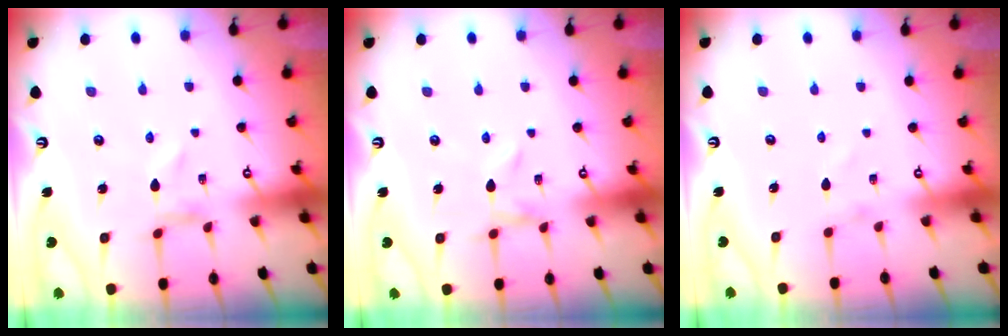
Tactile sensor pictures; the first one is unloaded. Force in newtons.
{"total": 0.0}
{"total": 0.8, "press": 0.8, "slide": 0.0}